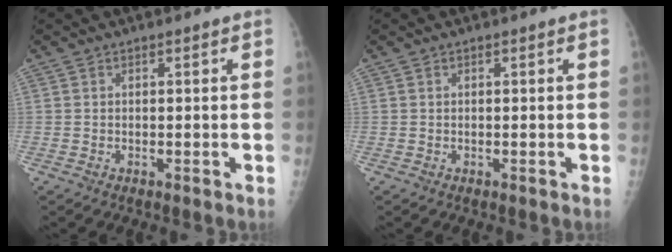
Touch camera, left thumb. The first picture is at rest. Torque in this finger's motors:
{"motor_torque": [0.02, 0.03, -0.01, 0.00, 0.00]}